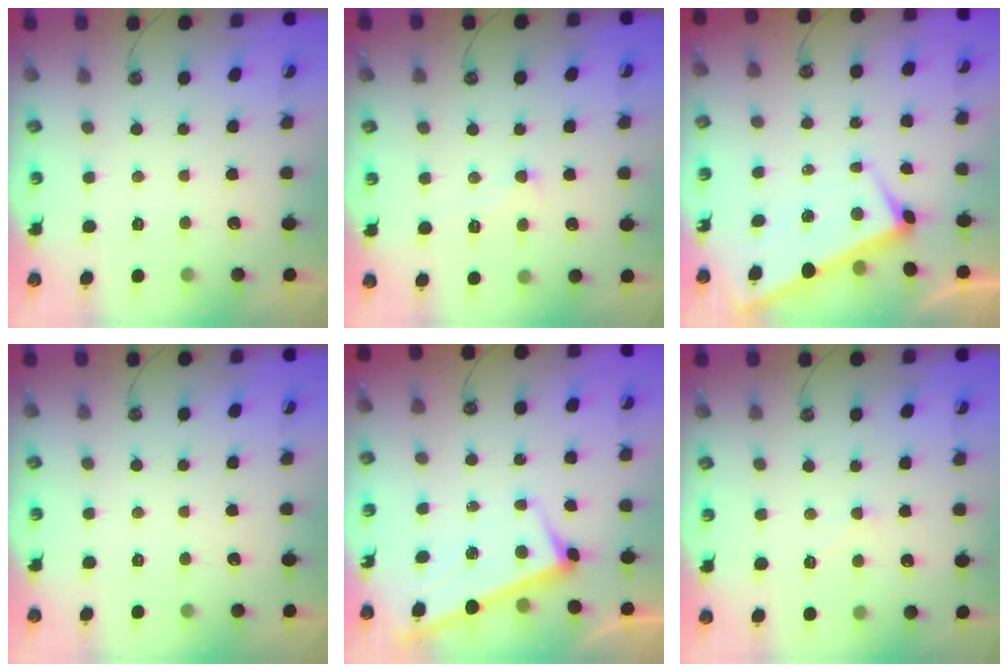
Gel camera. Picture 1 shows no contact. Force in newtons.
{"total": 0.0}
{"total": 2.8, "press": 2.8, "slide": 0.6}
{"total": 0.0}
{"total": 2.7, "press": 2.7, "slide": 0.4}
{"total": 2.4, "press": 2.3, "slide": 0.5}